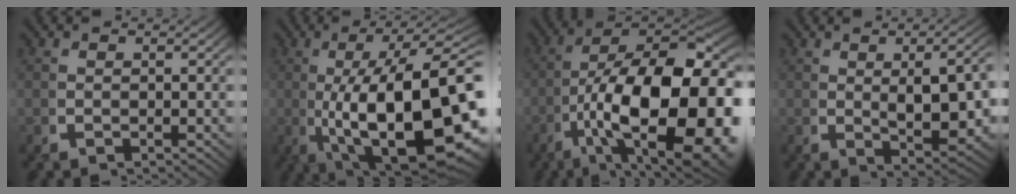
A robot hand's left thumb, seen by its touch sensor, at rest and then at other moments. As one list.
[{"total": 21.0, "force": [-2.8, 11.2, 17.5], "torque": [-0.321, -0.077, 0.012]}, {"total": 22.4, "force": [-2.1, 13.0, 18.0], "torque": [-0.307, -0.083, 0.012]}, {"total": 7.3, "force": [-0.2, 3.2, 6.5], "torque": [-0.100, -0.016, 0.016]}]